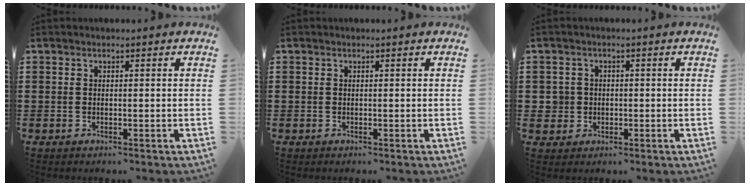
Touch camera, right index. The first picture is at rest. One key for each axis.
{"total": 0.0}
{"total": 2.6, "fx": -0.5, "fy": 2.6, "fz": 0.5, "tx": -0.029, "ty": 0.002, "tz": -0.015}